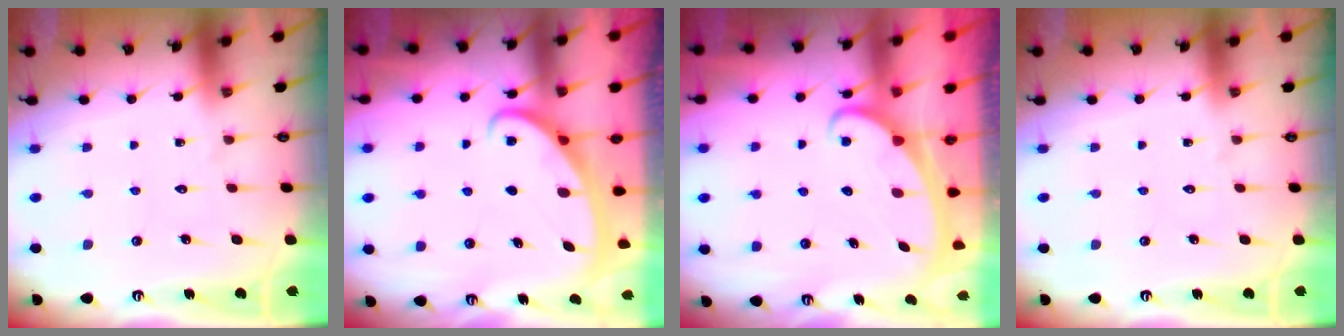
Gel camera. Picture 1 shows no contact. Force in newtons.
{"total": 2.5, "press": 2.5, "slide": 0.4}
{"total": 2.4, "press": 2.4, "slide": 0.3}
{"total": 0.0}